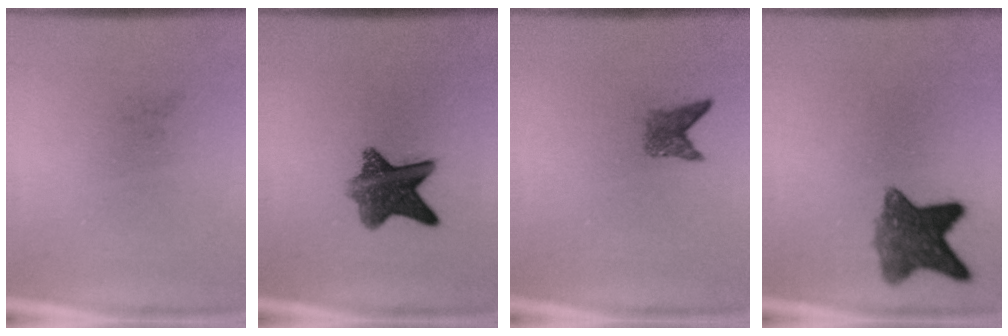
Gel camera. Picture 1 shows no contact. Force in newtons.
{"total": 8.4}
{"total": 2.1}
{"total": 7.4}